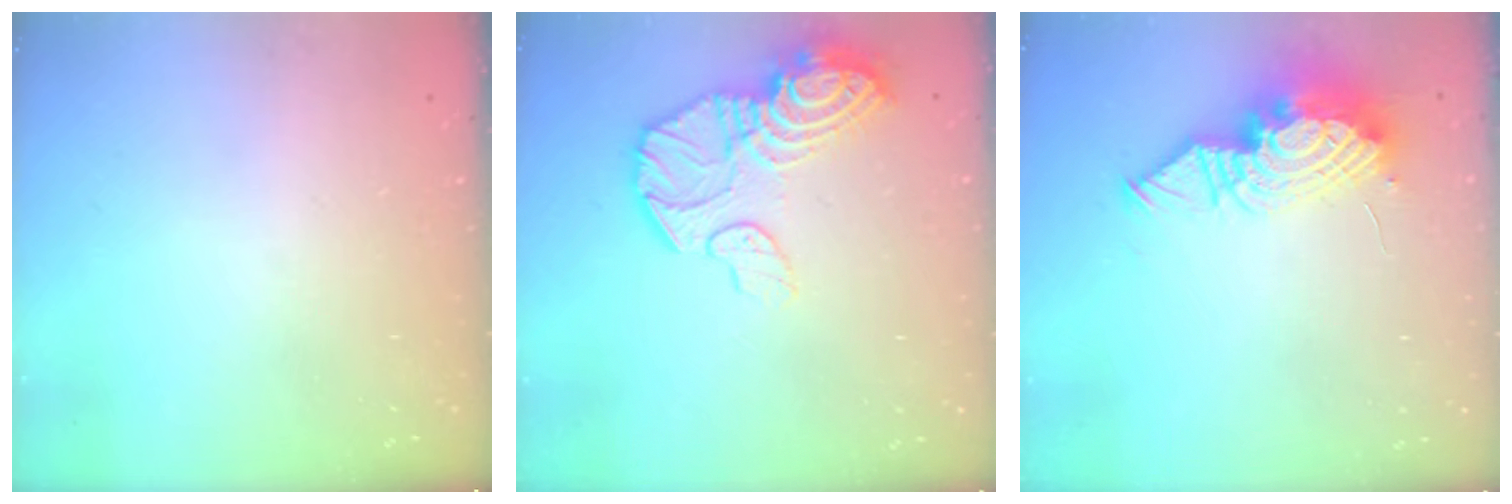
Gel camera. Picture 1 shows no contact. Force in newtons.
{"total": 16.0, "press": 16.0, "slide": 1.3}
{"total": 19.1, "press": 15.7, "slide": 10.8}